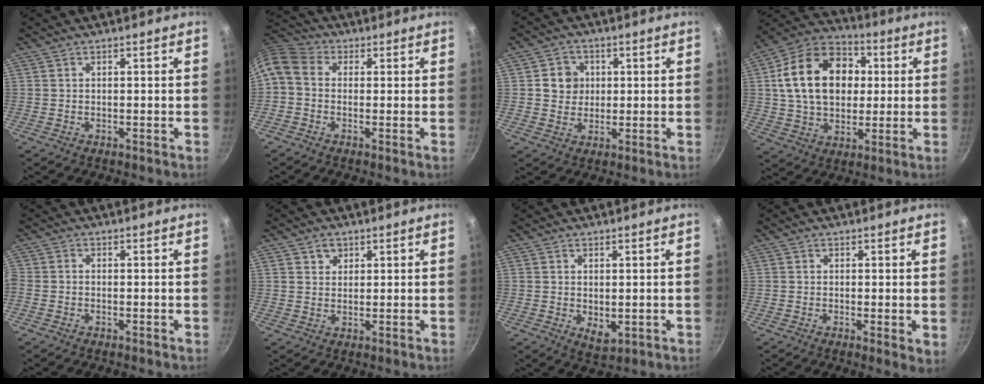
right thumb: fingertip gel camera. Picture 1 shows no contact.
{"total": 7.9, "force": [-0.1, 6.1, 5.0], "torque": [-0.104, 0.033, -0.020]}
{"total": 5.5, "force": [0.9, 5.1, 1.8], "torque": [0.006, 0.001, 0.010]}
{"total": 20.2, "force": [3.3, 14.8, 13.3], "torque": [-0.197, 0.021, 0.048]}
{"total": 1.5, "force": [-0.8, 0.6, 1.1], "torque": [-0.040, 0.007, -0.027]}
{"total": 2.7, "force": [1.3, 2.3, 0.8], "torque": [0.000, -0.003, 0.020]}
{"total": 3.8, "force": [0.0, 2.3, 3.0], "torque": [-0.044, -0.015, 0.004]}
{"total": 3.1, "force": [-0.2, 0.7, 3.0], "torque": [-0.043, -0.012, -0.004]}